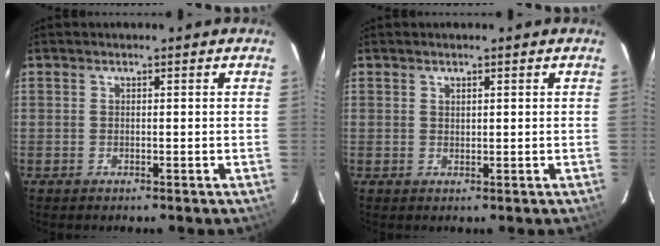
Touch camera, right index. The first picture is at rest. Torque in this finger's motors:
{"motor_torque": [-0.08, 0.03, -0.03, -0.01]}